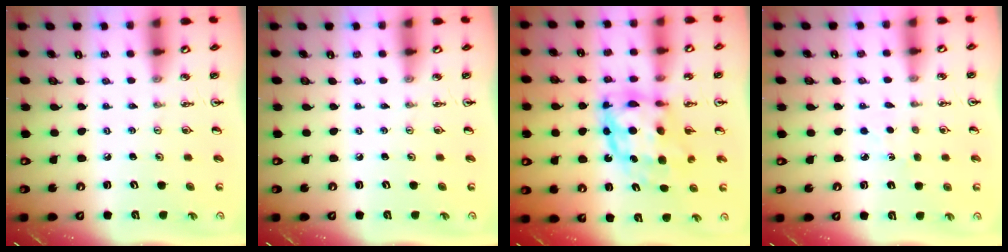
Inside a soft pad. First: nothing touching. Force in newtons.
{"total": 0.0}
{"total": 10.3, "press": 10.3, "slide": 0.9}
{"total": 2.9, "press": 2.9, "slide": 0.3}